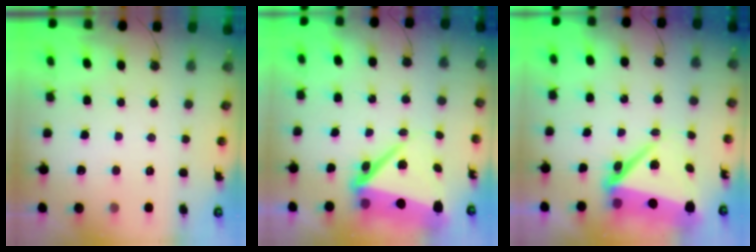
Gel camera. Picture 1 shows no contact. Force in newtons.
{"total": 10.5, "press": 10.5, "slide": 0.8}
{"total": 10.3, "press": 10.2, "slide": 1.2}